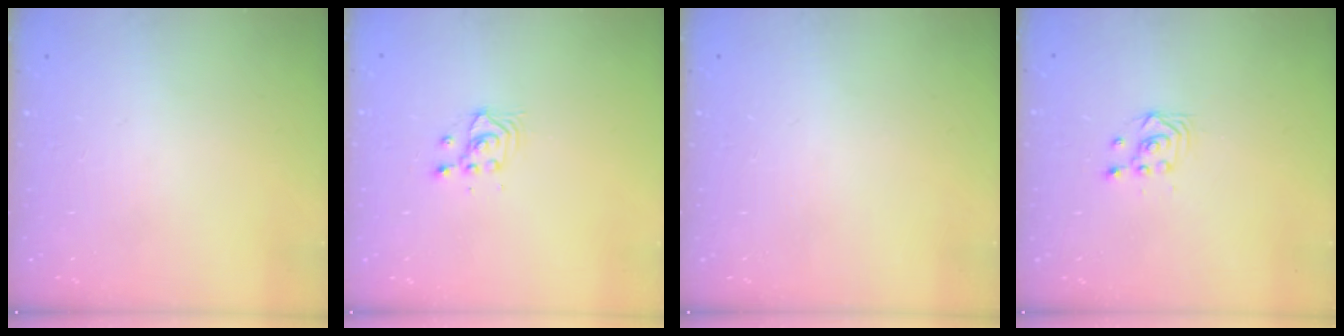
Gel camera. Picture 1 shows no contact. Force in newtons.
{"total": 3.6, "press": 3.6, "slide": 0.3}
{"total": 0.0}
{"total": 3.3, "press": 3.3, "slide": 0.4}